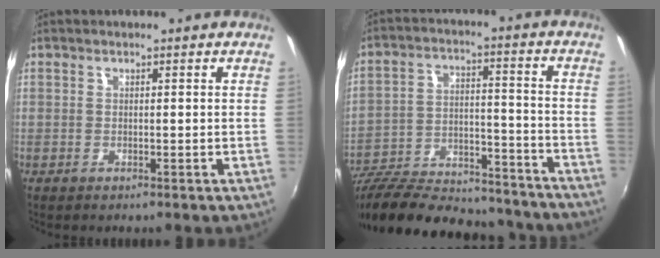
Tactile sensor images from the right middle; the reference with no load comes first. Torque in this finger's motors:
{"motor_torque": [0.89, -1.25, 0.30, 0.17]}